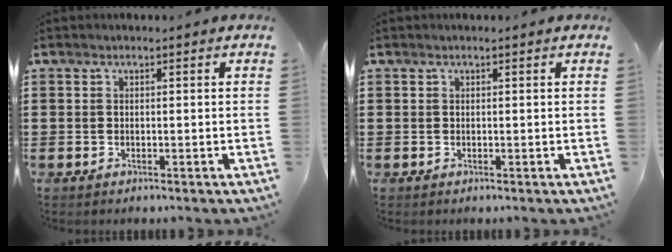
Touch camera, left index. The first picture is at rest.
{"total": 0.0}